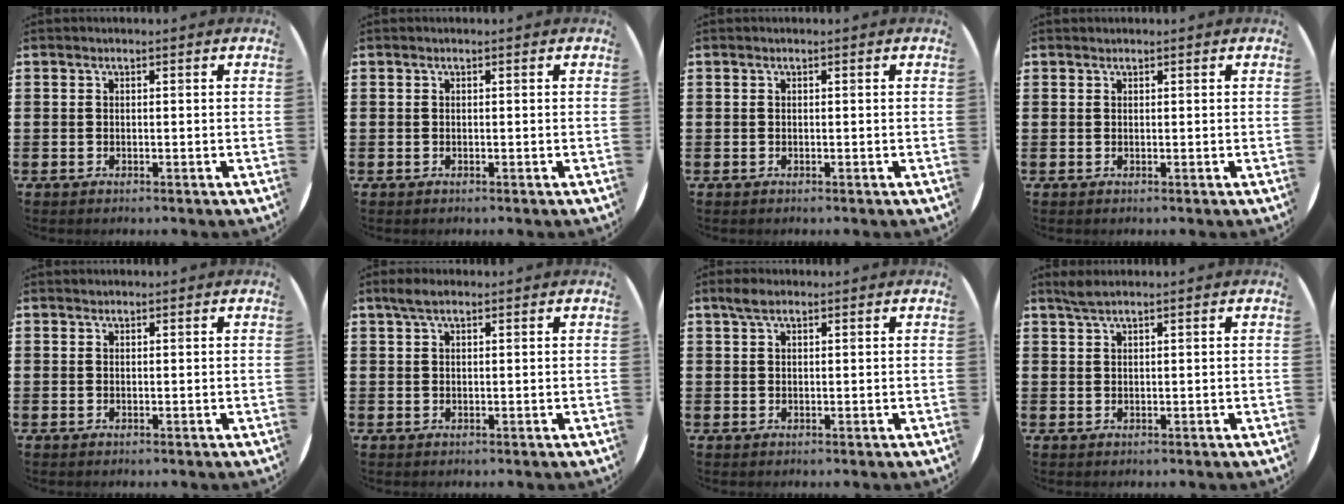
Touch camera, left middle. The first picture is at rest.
{"total": 0.0}
{"total": 0.0}
{"total": 0.0}
{"total": 0.0}
{"total": 2.3, "force": [1.6, 0.6, 1.5], "torque": [-0.032, 0.005, 0.028]}
{"total": 2.1, "force": [1.5, 0.9, 1.2], "torque": [-0.018, 0.002, 0.025]}
{"total": 1.6, "force": [1.3, 0.1, 0.9], "torque": [-0.019, 0.003, 0.024]}